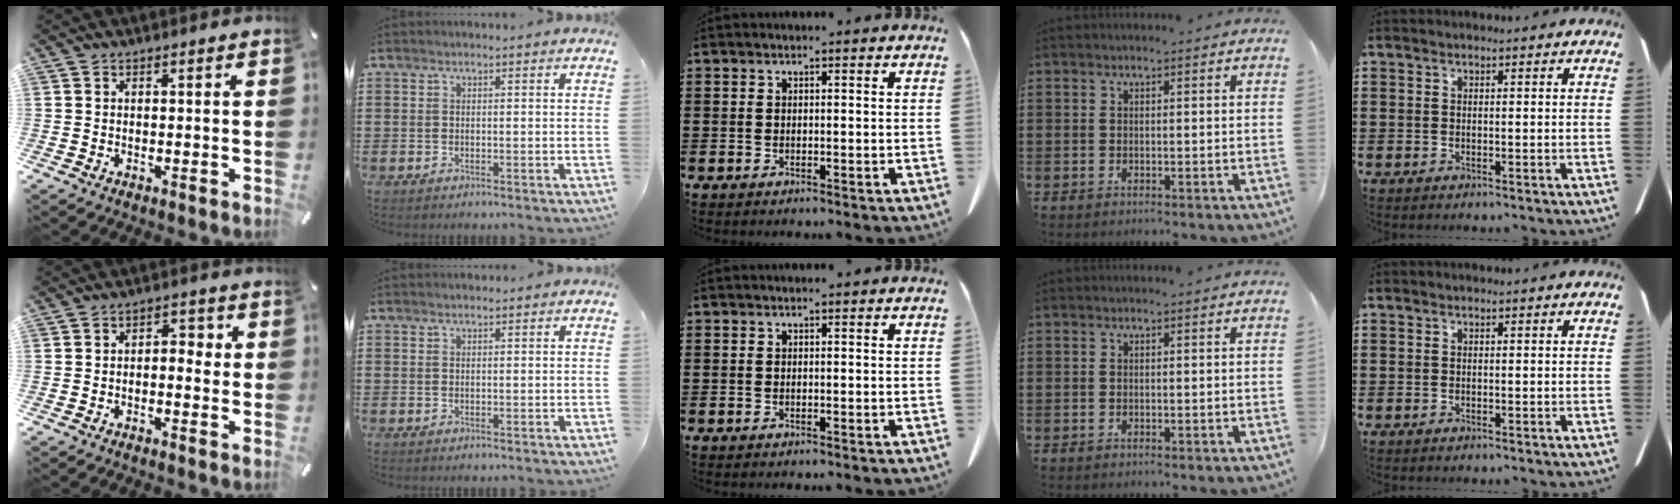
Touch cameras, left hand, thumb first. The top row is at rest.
{"thumb": {"total": 3.8, "force": [-1.1, 2.3, 2.8], "torque": [-0.037, 0.010, -0.028]}}